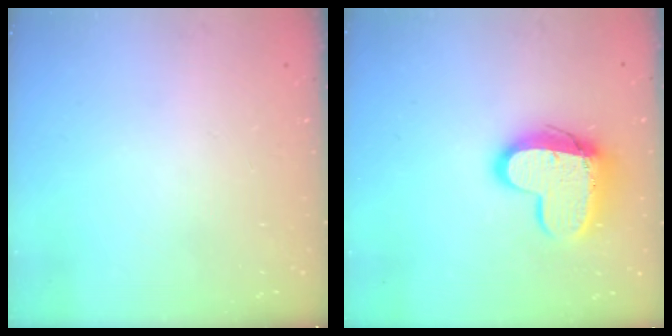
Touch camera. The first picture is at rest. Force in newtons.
{"total": 13.5, "press": 13.5, "slide": 1.2}